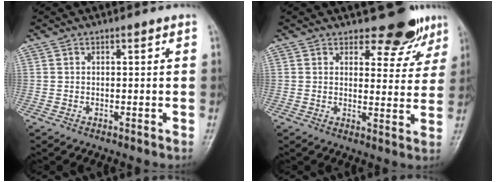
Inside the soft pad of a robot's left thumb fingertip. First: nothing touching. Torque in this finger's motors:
{"motor_torque": [0.05, 0.06, -0.23, -0.27, 0.00]}